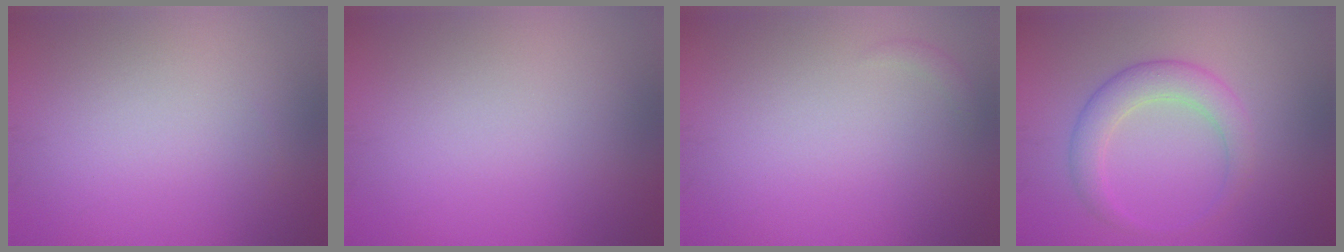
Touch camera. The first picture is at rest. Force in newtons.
{"total": 0.0}
{"total": 0.6, "press": 0.6, "slide": 0.1}
{"total": 3.6, "press": 3.6, "slide": 0.3}